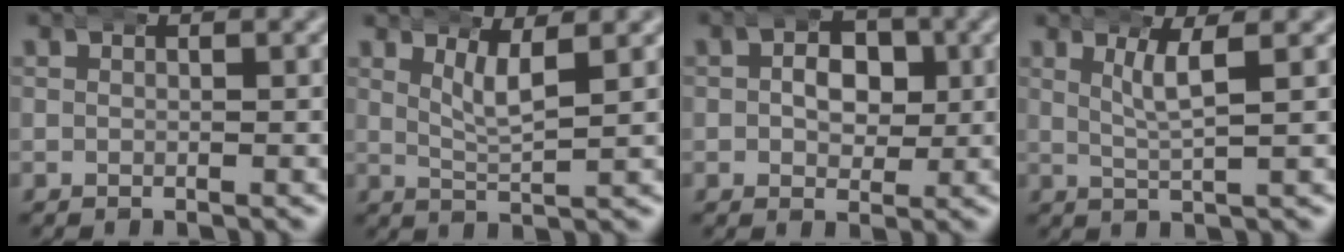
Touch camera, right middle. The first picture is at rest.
{"total": 3.1, "force": [1.8, 0.4, 2.5], "torque": [-0.047, -0.005, 0.035]}
{"total": 3.9, "force": [0.3, 2.9, 2.6], "torque": [-0.029, -0.003, 0.004]}
{"total": 2.6, "force": [1.4, -0.3, 2.2], "torque": [-0.043, 0.001, 0.028]}